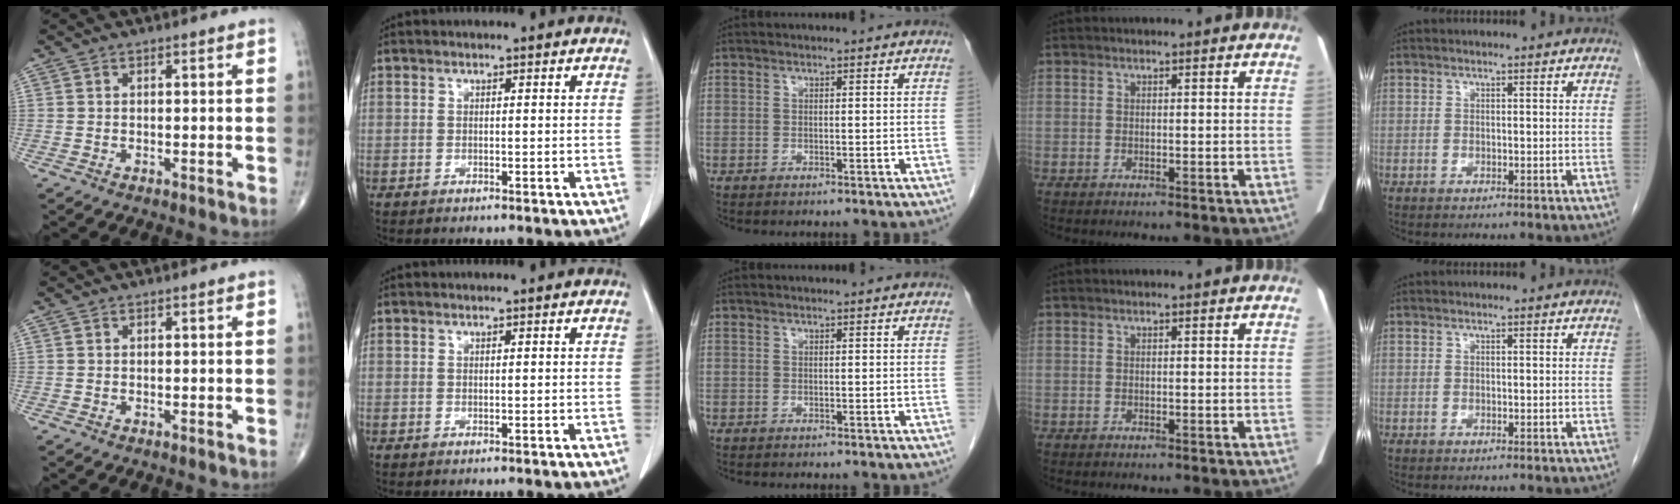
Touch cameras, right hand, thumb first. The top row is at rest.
{}